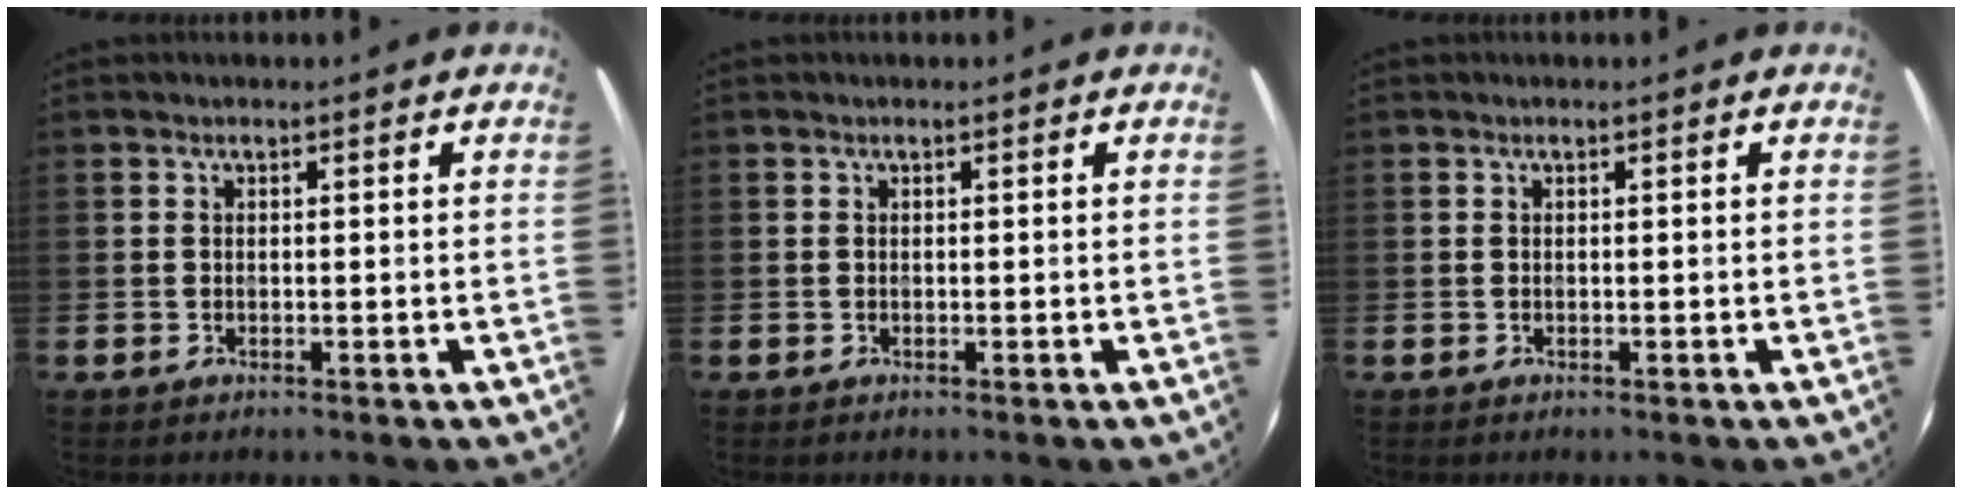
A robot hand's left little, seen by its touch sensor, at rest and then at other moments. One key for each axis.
{"total": 0.0}
{"total": 0.0}